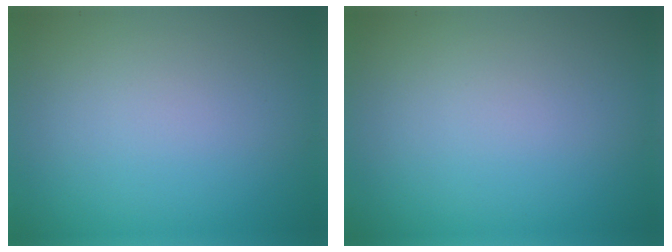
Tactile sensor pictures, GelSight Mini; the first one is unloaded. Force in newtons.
{"total": 0.0}